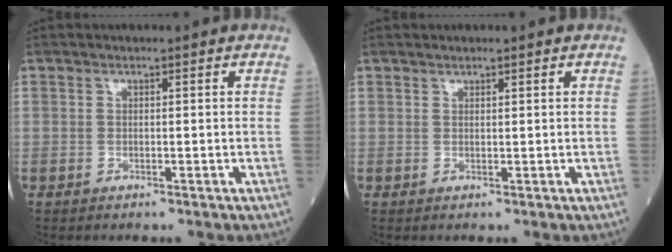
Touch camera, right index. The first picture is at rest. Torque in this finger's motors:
{"motor_torque": [-0.08, 0.10, -0.04, -0.01]}